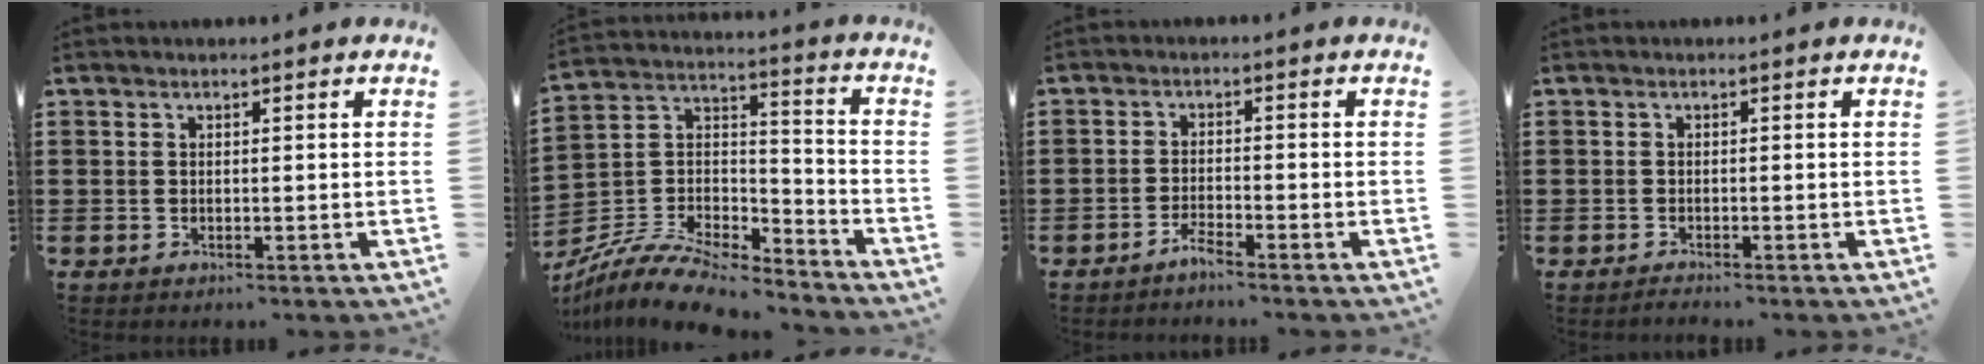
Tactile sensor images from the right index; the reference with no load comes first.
{"total": 9.7, "force": [-8.7, 2.5, 3.5], "torque": [-0.074, 0.016, -0.172]}
{"total": 2.3, "force": [-2.2, -0.2, 0.7], "torque": [-0.014, 0.001, -0.041]}
{"total": 0.9, "force": [-0.9, -0.2, 0.0], "torque": [-0.002, -0.002, -0.019]}